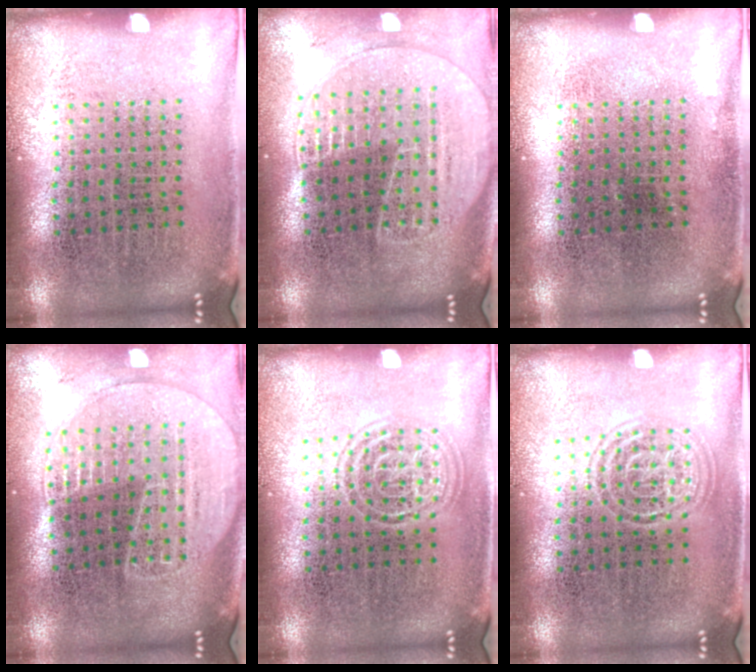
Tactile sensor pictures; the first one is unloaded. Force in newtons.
{"total": 1.8, "press": 1.7, "slide": 0.7}
{"total": 0.0}
{"total": 1.8, "press": 1.6, "slide": 0.7}
{"total": 1.4, "press": 1.4, "slide": 0.1}
{"total": 1.4, "press": 1.4, "slide": 0.1}